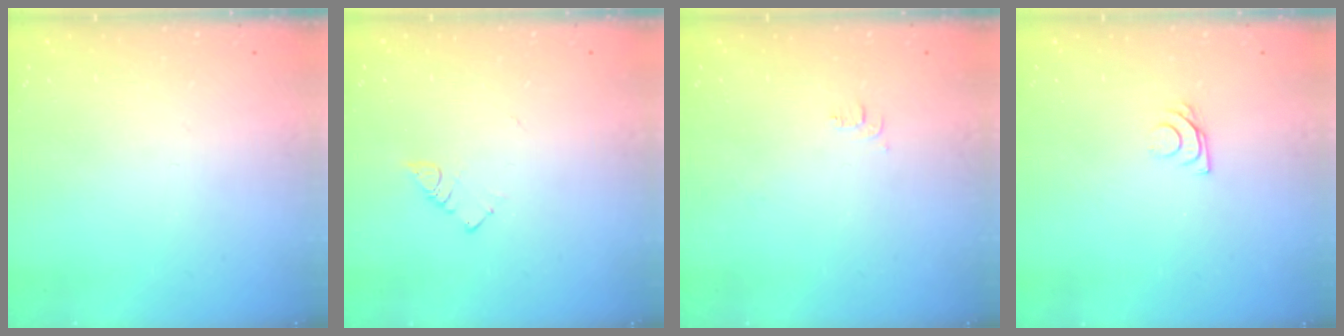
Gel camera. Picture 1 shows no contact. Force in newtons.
{"total": 2.9, "press": 2.9, "slide": 0.5}
{"total": 7.3, "press": 7.3, "slide": 1.0}
{"total": 7.0, "press": 6.9, "slide": 0.6}